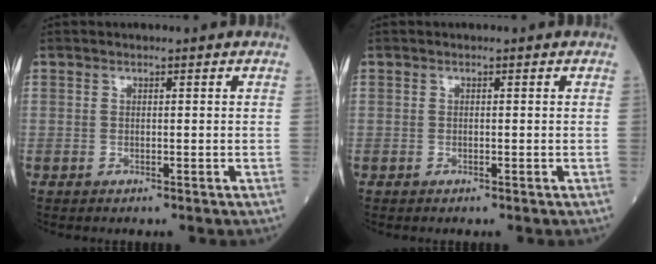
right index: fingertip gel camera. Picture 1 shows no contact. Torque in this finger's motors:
{"motor_torque": [0.00, 0.00, -0.05, -0.01]}